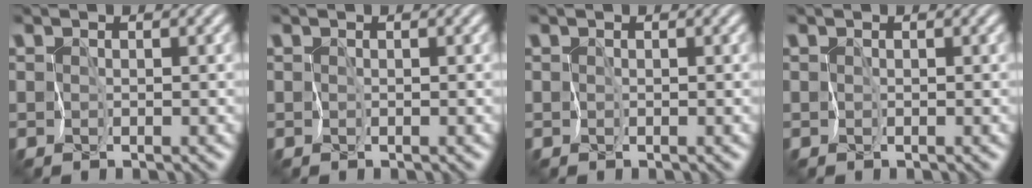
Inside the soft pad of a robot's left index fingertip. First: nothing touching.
{"total": 0.0}
{"total": 0.0}
{"total": 0.0}